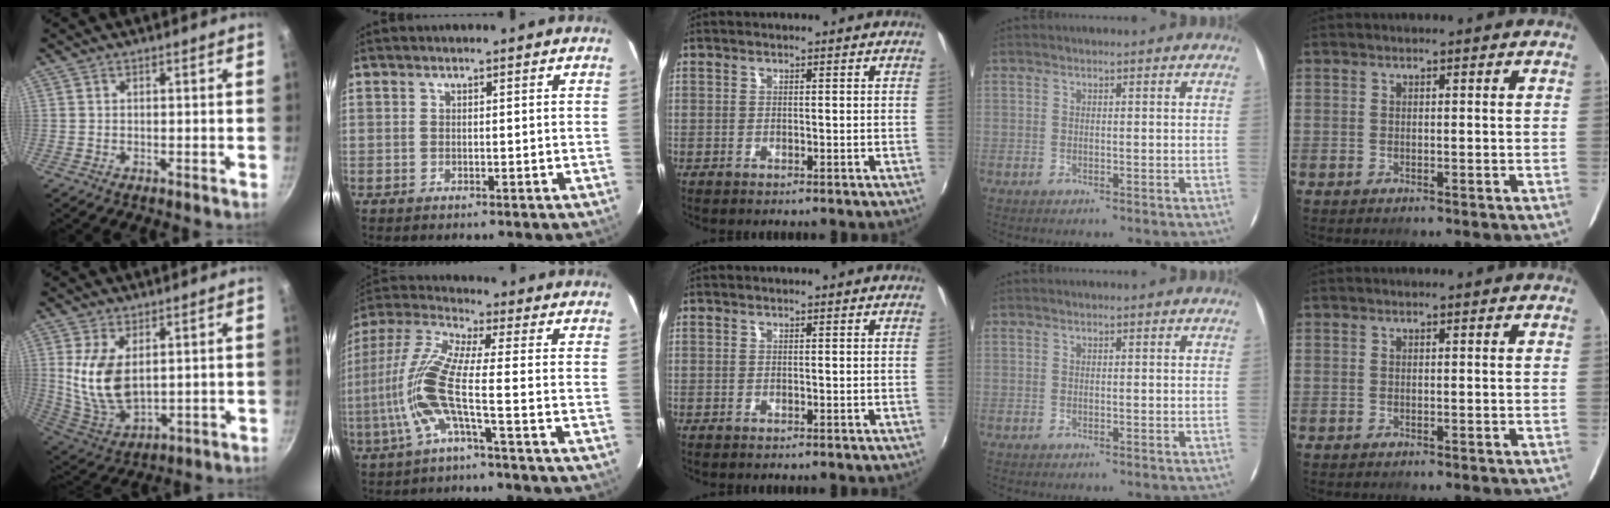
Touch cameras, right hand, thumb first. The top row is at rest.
{"thumb": {"total": 11.8, "force": [2.5, 6.6, 9.5], "torque": [-0.182, -0.029, 0.063]}, "index": {"total": 11.4, "force": [-3.1, 0.0, 11.0], "torque": [-0.235, 0.000, -0.064]}}